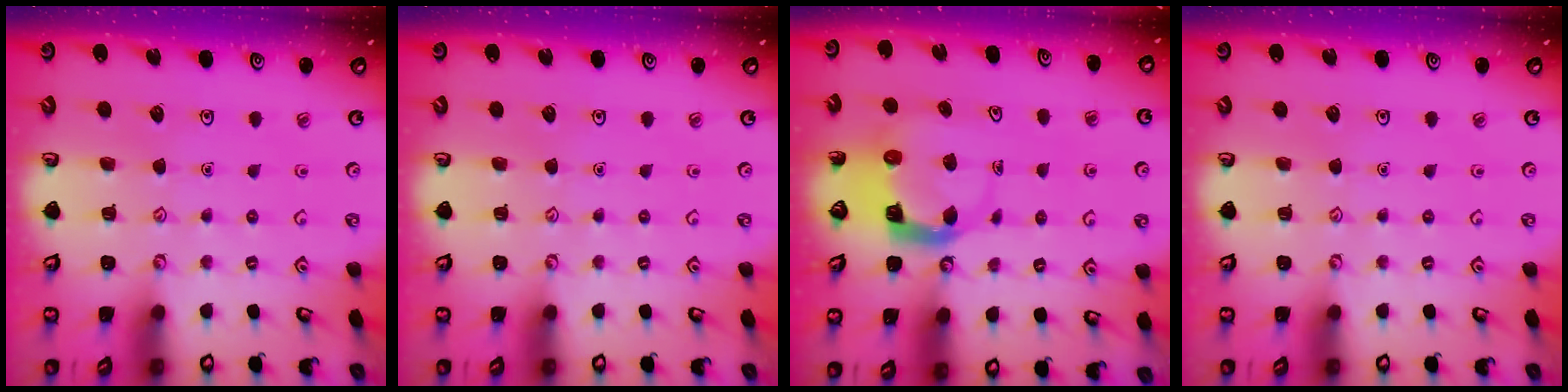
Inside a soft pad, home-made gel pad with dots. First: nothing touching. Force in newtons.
{"total": 0.0}
{"total": 4.8, "press": 4.8, "slide": 0.5}
{"total": 0.0}